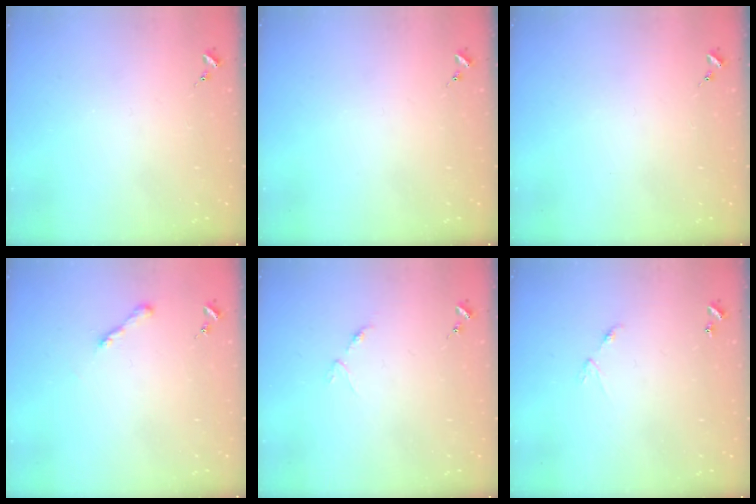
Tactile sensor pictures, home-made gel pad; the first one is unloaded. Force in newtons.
{"total": 0.0}
{"total": 0.0}
{"total": 4.0, "press": 4.0, "slide": 0.4}
{"total": 3.4, "press": 3.3, "slide": 0.5}
{"total": 5.5, "press": 5.5, "slide": 0.3}